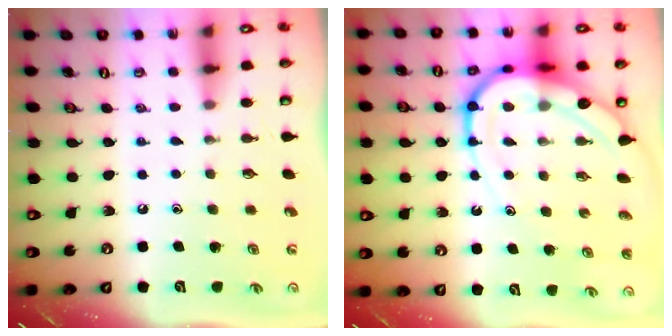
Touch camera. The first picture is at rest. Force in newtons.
{"total": 15.7, "press": 15.6, "slide": 1.5}